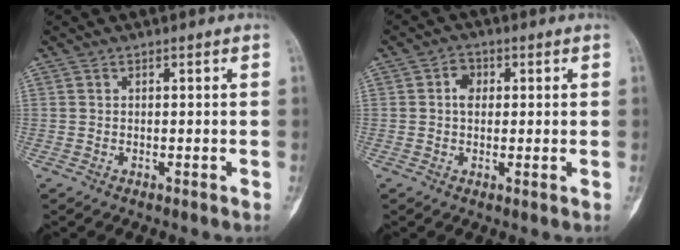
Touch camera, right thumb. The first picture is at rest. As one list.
[{"total": 3.5, "force": [0.6, 2.6, 2.2], "torque": [-0.017, 0.002, 0.004]}]